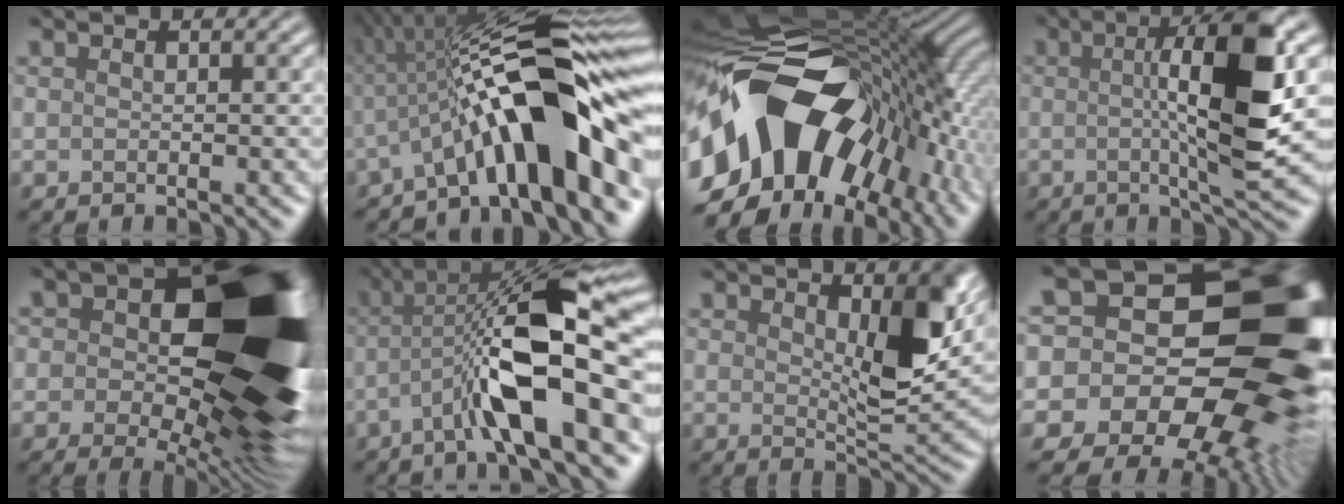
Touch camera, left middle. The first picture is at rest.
{"total": 12.7, "force": [-3.6, 2.1, 12.0], "torque": [-0.197, 0.019, -0.033]}
{"total": 17.5, "force": [-6.2, 11.1, 11.9], "torque": [-0.260, -0.014, -0.075]}
{"total": 8.4, "force": [0.0, 0.6, 8.4], "torque": [-0.134, -0.010, 0.034]}
{"total": 18.0, "force": [1.5, 9.3, 15.3], "torque": [-0.198, -0.007, 0.038]}
{"total": 9.8, "force": [-3.1, 1.5, 9.2], "torque": [-0.180, 0.007, -0.030]}
{"total": 5.2, "force": [1.6, 0.8, 4.9], "torque": [-0.091, -0.017, 0.061]}
{"total": 21.2, "force": [0.6, 16.3, 13.4], "torque": [-0.215, 0.033, -0.002]}